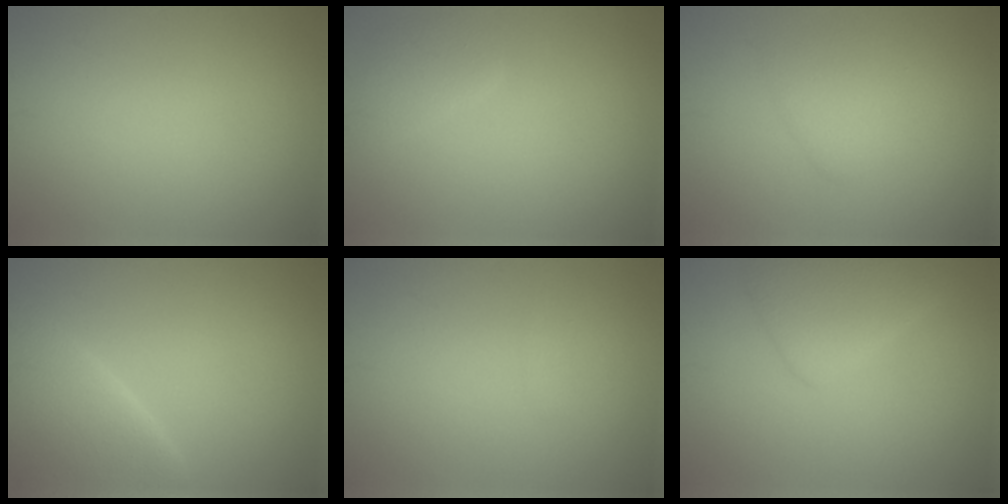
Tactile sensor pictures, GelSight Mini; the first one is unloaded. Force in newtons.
{"total": 1.7, "press": 1.7, "slide": 0.1}
{"total": 2.6, "press": 2.6, "slide": 0.2}
{"total": 5.8, "press": 5.7, "slide": 0.5}
{"total": 0.5, "press": 0.5, "slide": 0.0}
{"total": 3.4, "press": 3.4, "slide": 0.3}